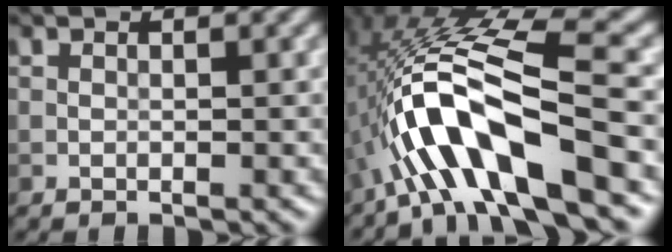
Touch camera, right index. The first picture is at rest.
{"total": 10.1, "force": [-4.0, 2.1, 9.1], "torque": [-0.162, 0.026, -0.068]}